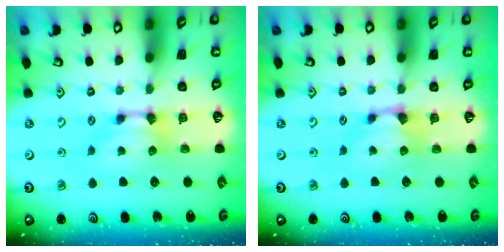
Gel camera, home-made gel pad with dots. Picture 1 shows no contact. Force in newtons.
{"total": 0.8, "press": 0.3, "slide": 0.7}